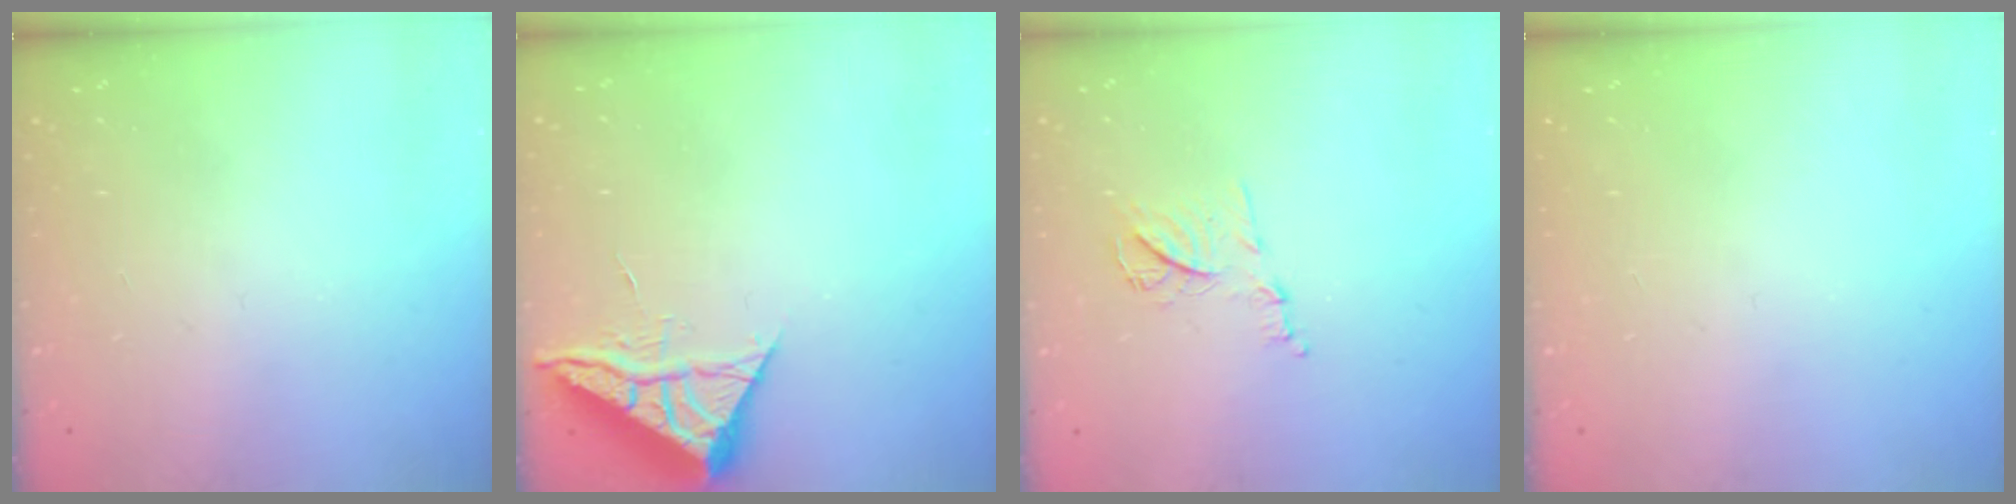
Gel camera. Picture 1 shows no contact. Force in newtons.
{"total": 6.0, "press": 5.9, "slide": 0.4}
{"total": 9.1, "press": 9.1, "slide": 0.5}
{"total": 0.0}